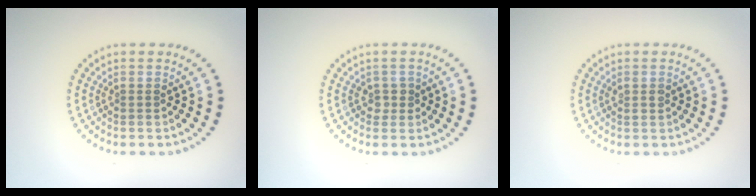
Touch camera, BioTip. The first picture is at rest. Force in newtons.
{"total": 0.9, "press": 0.8, "slide": 0.4}
{"total": 0.9, "press": 0.8, "slide": 0.3}